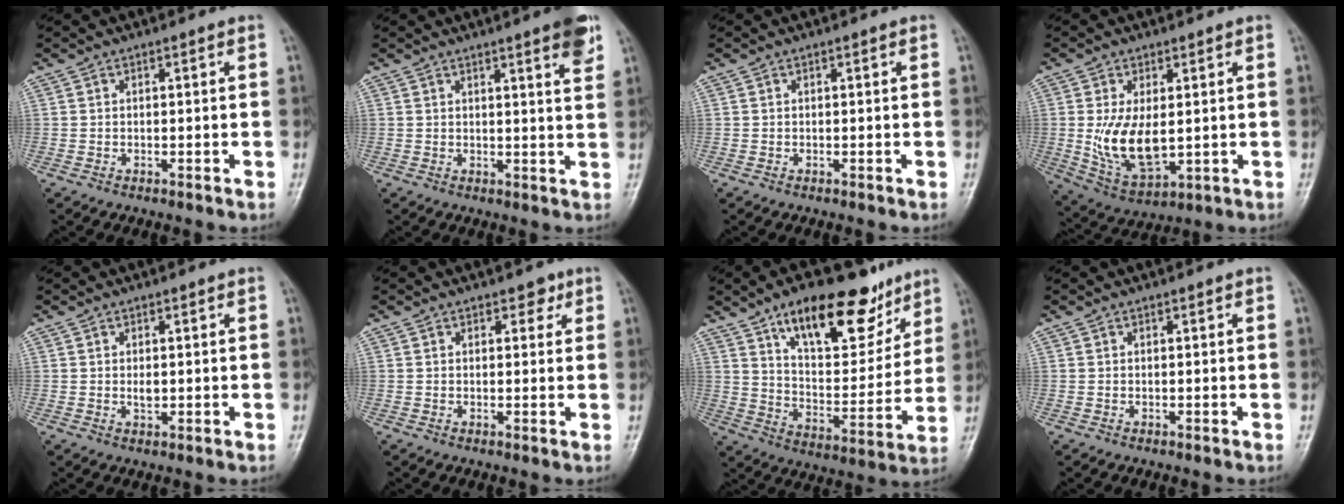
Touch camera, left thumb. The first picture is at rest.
{"total": 5.9, "force": [3.7, 0.7, 4.6], "torque": [-0.051, -0.016, 0.045]}
{"total": 0.0}
{"total": 10.7, "force": [0.4, 5.8, 8.9], "torque": [-0.160, -0.018, 0.025]}
{"total": 1.5, "force": [0.3, 0.9, 1.2], "torque": [-0.017, -0.004, 0.006]}
{"total": 2.2, "force": [1.4, 1.4, 1.0], "torque": [0.004, -0.006, 0.015]}
{"total": 20.9, "force": [13.2, 9.1, 13.4], "torque": [-0.153, -0.060, 0.217]}
{"total": 0.0}